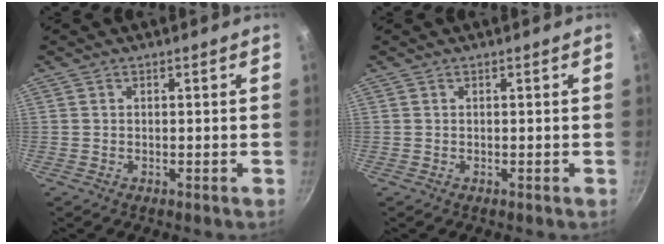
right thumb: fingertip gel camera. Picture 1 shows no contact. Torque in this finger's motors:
{"motor_torque": [-0.01, 0.01, 0.09, 0.03, 0.00]}